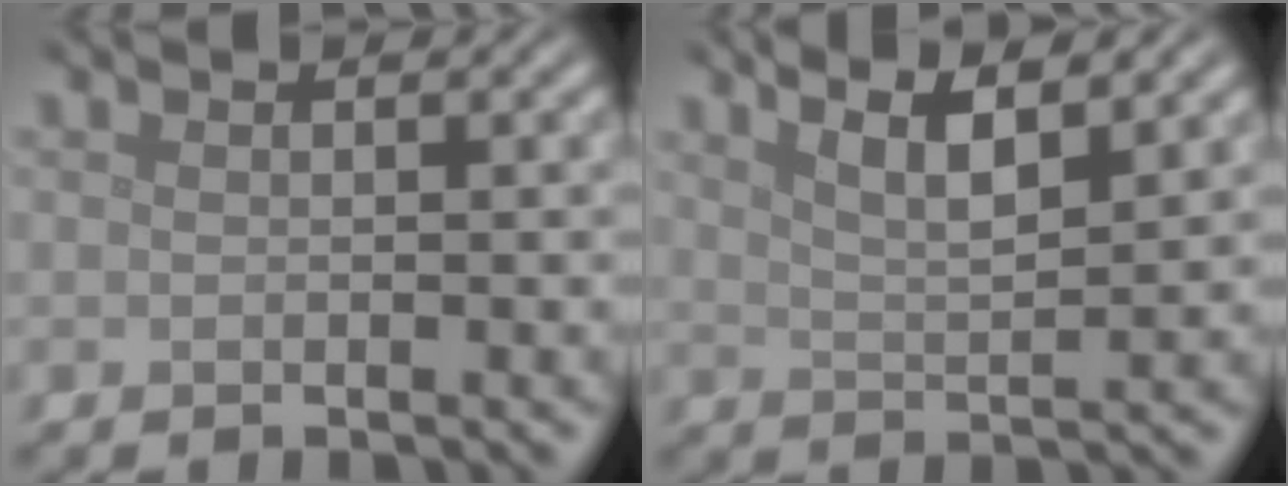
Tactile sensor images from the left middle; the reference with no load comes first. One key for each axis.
{"total": 4.9, "fx": 3.4, "fy": 1.2, "fz": 3.3, "tx": -0.038, "ty": 0.014, "tz": 0.041}